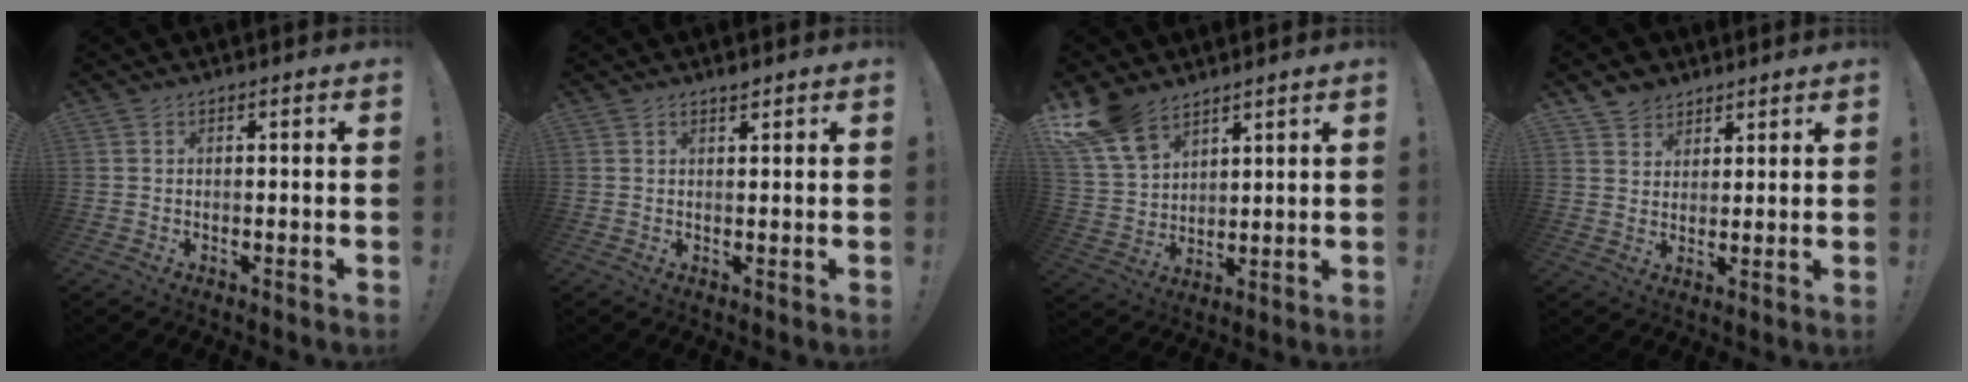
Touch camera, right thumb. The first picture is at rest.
{"total": 1.2, "force": [1.1, 0.1, 0.4], "torque": [0.006, -0.007, 0.018]}
{"total": 12.5, "force": [9.2, 6.5, 5.4], "torque": [-0.117, -0.052, 0.179]}
{"total": 5.4, "force": [4.0, 3.6, 0.2], "torque": [-0.008, -0.028, 0.080]}